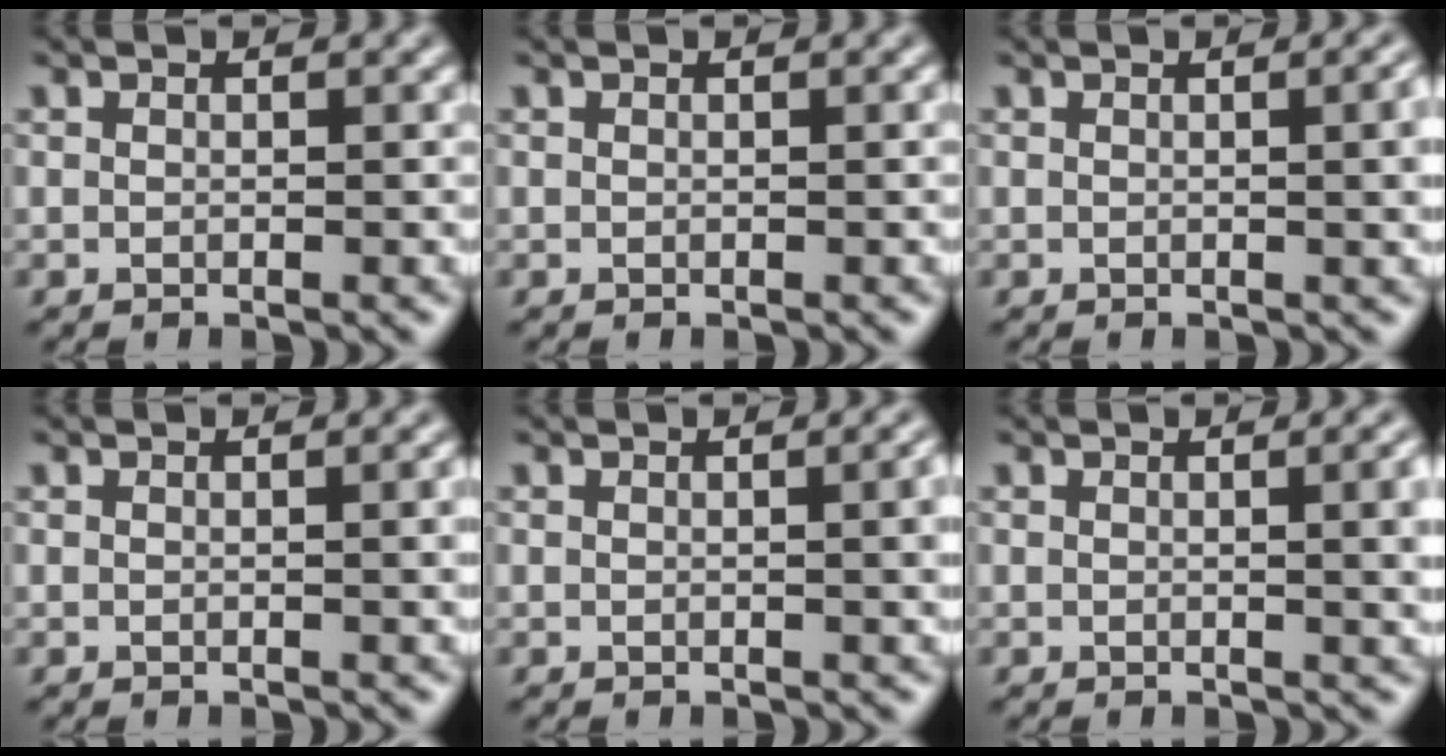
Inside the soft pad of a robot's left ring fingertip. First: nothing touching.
{"total": 0.0}
{"total": 2.9, "force": [0.2, 0.9, 2.7], "torque": [-0.027, 0.005, -0.001]}
{"total": 1.3, "force": [0.1, 0.3, 1.3], "torque": [-0.015, 0.001, 0.000]}
{"total": 2.5, "force": [0.2, 0.7, 2.4], "torque": [-0.024, 0.003, -0.002]}
{"total": 3.9, "force": [0.3, 1.4, 3.6], "torque": [-0.032, 0.007, 0.003]}